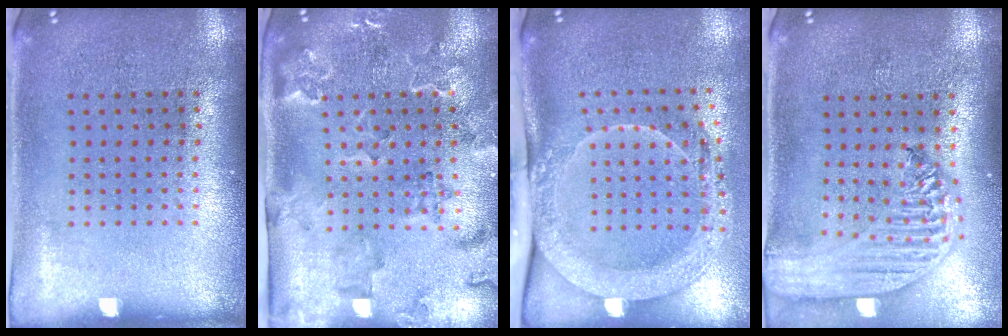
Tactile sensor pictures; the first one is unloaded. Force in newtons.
{"total": 2.3, "press": 2.3, "slide": 0.4}
{"total": 2.2, "press": 2.1, "slide": 0.7}
{"total": 2.7, "press": 2.2, "slide": 1.5}